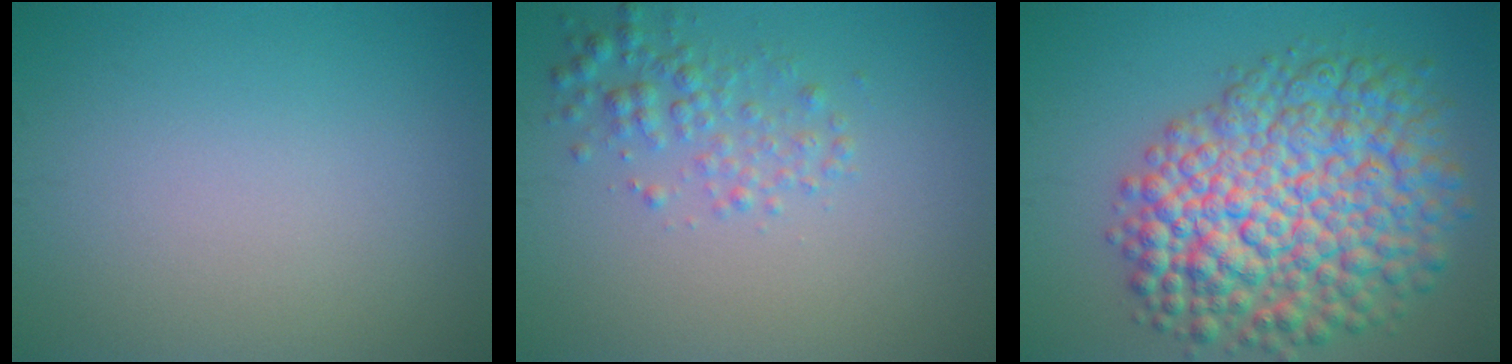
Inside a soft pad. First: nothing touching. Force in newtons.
{"total": 2.5, "press": 2.5, "slide": 0.1}
{"total": 11.8, "press": 11.8, "slide": 0.4}